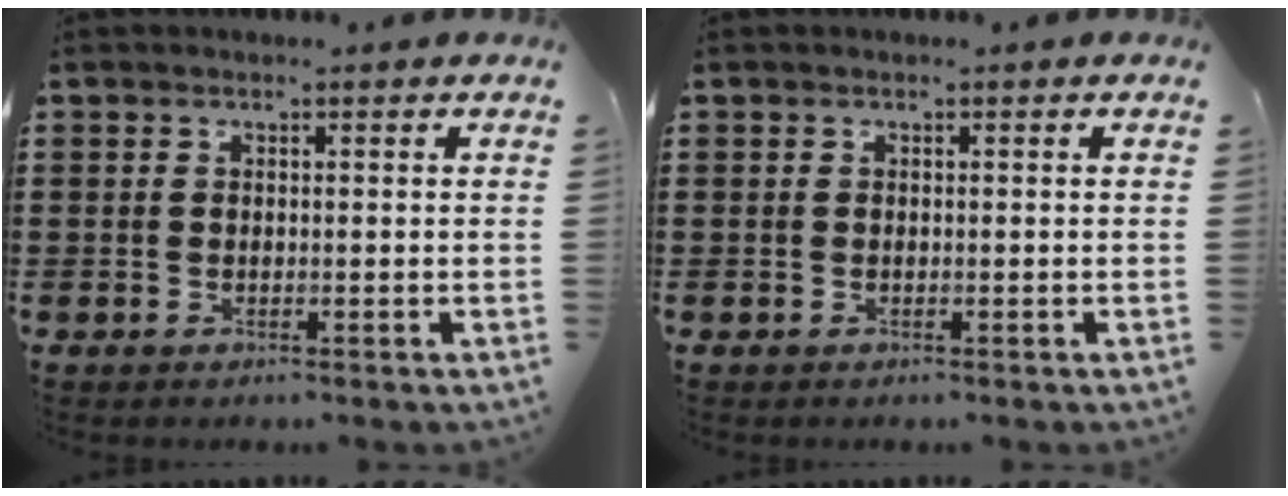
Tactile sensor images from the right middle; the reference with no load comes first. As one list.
[{"total": 0.0}]